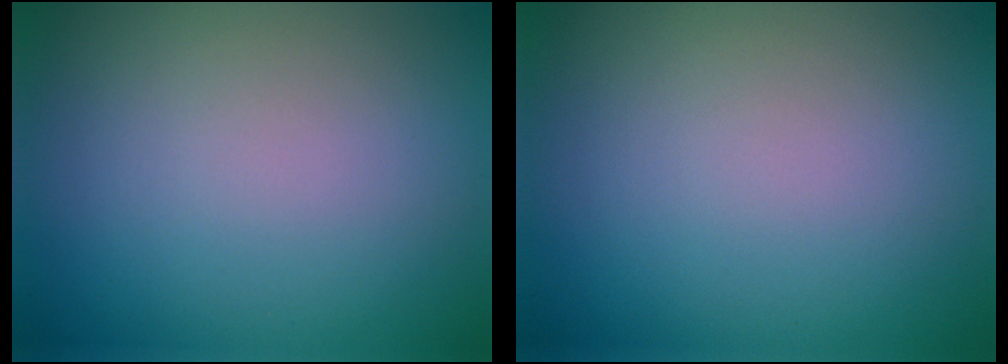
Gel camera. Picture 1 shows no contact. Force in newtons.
{"total": 0.0}